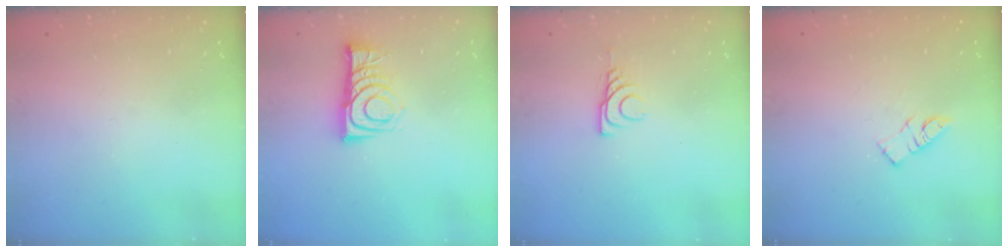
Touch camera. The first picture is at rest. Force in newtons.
{"total": 8.2, "press": 8.2, "slide": 0.9}
{"total": 6.3, "press": 6.3, "slide": 0.9}
{"total": 7.5, "press": 7.4, "slide": 0.4}